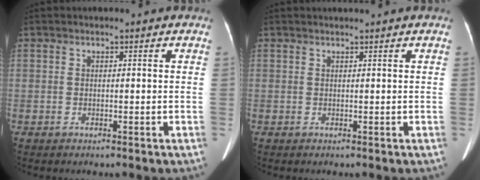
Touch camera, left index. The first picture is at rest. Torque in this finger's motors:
{"motor_torque": [0.16, -0.27, 0.02, 0.03]}